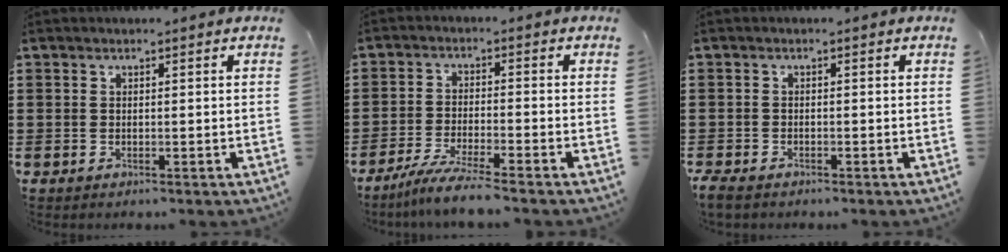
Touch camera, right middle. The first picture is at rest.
{"total": 5.2, "force": [-4.4, -0.4, 2.6], "torque": [-0.062, -0.021, -0.086]}
{"total": 1.4, "force": [-1.2, 0.5, 0.5], "torque": [-0.019, -0.003, -0.027]}